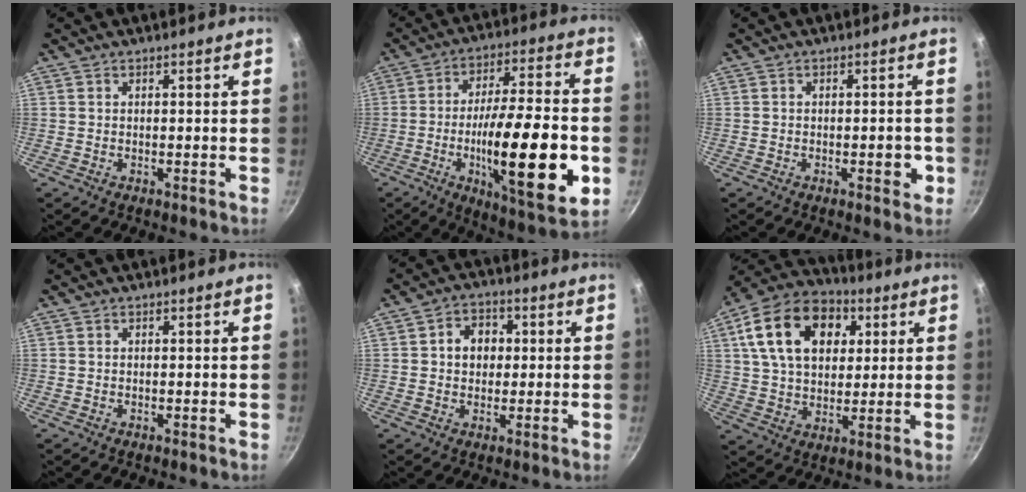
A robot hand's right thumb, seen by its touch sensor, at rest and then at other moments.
{"total": 24.5, "force": [-6.0, 6.5, 22.8], "torque": [-0.349, 0.017, -0.090]}
{"total": 3.3, "force": [-1.0, 1.5, 2.7], "torque": [-0.021, 0.008, -0.015]}
{"total": 0.0}
{"total": 6.2, "force": [0.8, 5.1, 3.5], "torque": [-0.024, 0.009, 0.004]}
{"total": 19.7, "force": [6.4, 13.4, 13.0], "torque": [-0.203, 0.008, 0.099]}